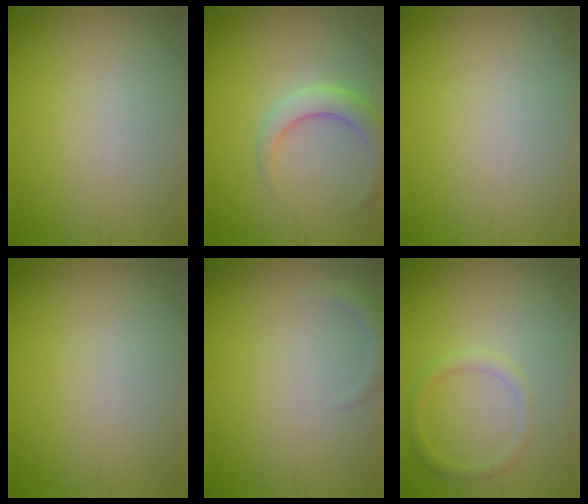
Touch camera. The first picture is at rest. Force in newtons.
{"total": 2.9, "press": 2.9, "slide": 0.1}
{"total": 0.0}
{"total": 0.0}
{"total": 1.2, "press": 1.2, "slide": 0.1}
{"total": 1.3, "press": 1.3, "slide": 0.1}